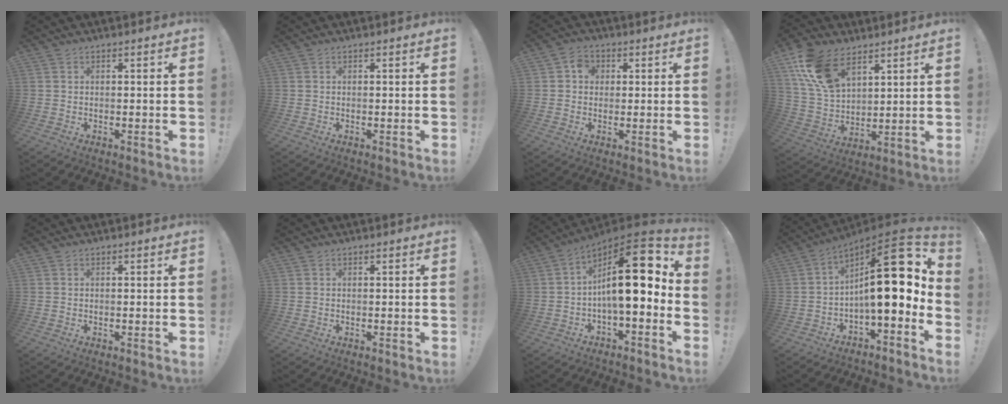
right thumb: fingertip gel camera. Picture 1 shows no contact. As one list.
[{"total": 0.0}, {"total": 4.6, "force": [0.7, 3.9, 2.2], "torque": [-0.031, 0.004, 0.012]}, {"total": 16.5, "force": [9.3, 9.8, 9.5], "torque": [-0.192, -0.042, 0.180]}, {"total": 0.0}, {"total": 0.0}, {"total": 19.1, "force": [3.2, 6.1, 17.8], "torque": [-0.279, -0.019, 0.048]}, {"total": 21.1, "force": [3.0, 6.4, 19.8], "torque": [-0.308, -0.020, 0.047]}]